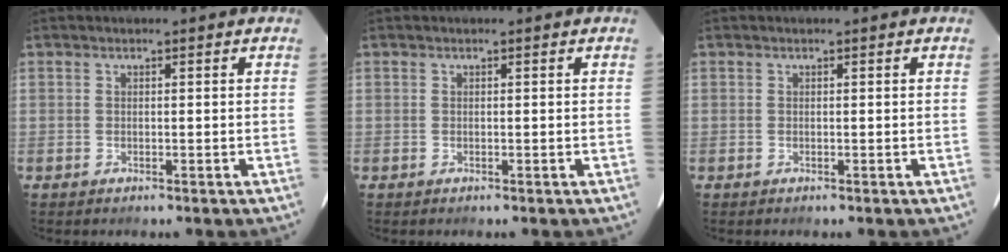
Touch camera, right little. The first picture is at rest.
{"total": 0.0}
{"total": 0.0}